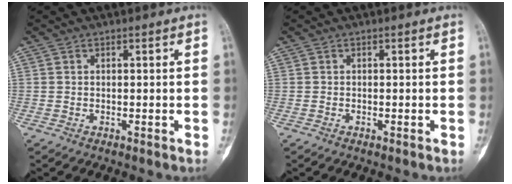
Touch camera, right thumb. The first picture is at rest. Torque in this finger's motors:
{"motor_torque": [-0.28, -0.04, -0.01, -0.06, -0.03]}